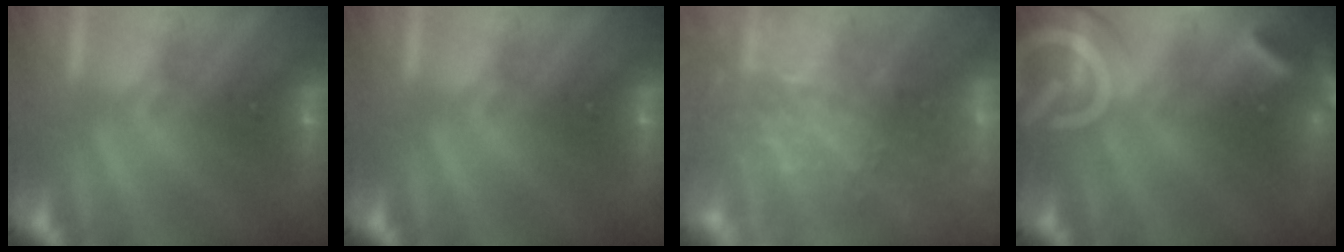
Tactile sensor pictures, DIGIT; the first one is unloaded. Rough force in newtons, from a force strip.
{"total": 0.0}
{"total": 6.1}
{"total": 9.1}